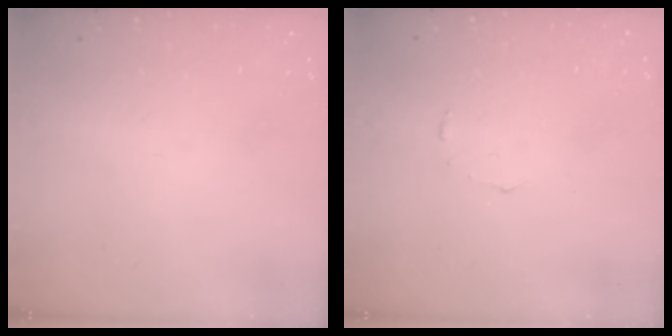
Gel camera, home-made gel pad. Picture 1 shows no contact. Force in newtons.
{"total": 3.6, "press": 3.6, "slide": 0.2}